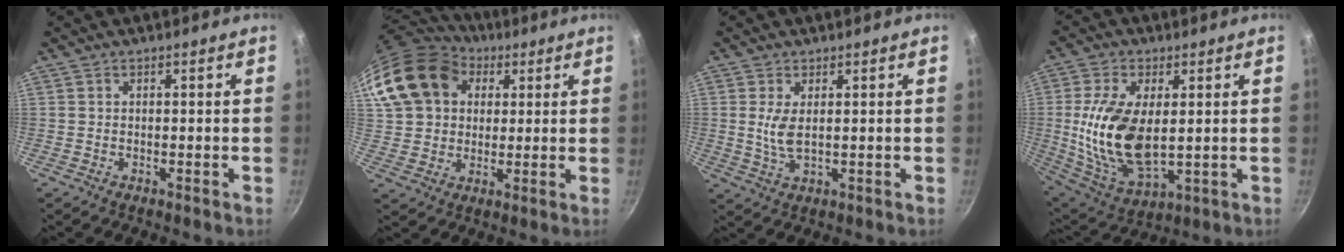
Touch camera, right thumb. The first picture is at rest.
{"total": 17.7, "force": [6.4, 13.8, 9.1], "torque": [-0.156, 0.019, 0.113]}
{"total": 4.3, "force": [0.8, 1.9, 3.8], "torque": [-0.077, -0.009, 0.018]}
{"total": 17.0, "force": [1.2, 9.0, 14.4], "torque": [-0.273, -0.014, 0.033]}